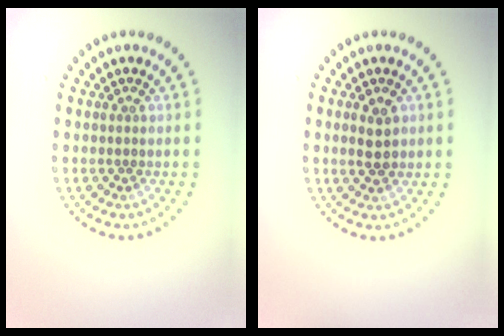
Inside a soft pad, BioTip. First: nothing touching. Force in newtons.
{"total": 2.2, "press": 2.2, "slide": 0.2}